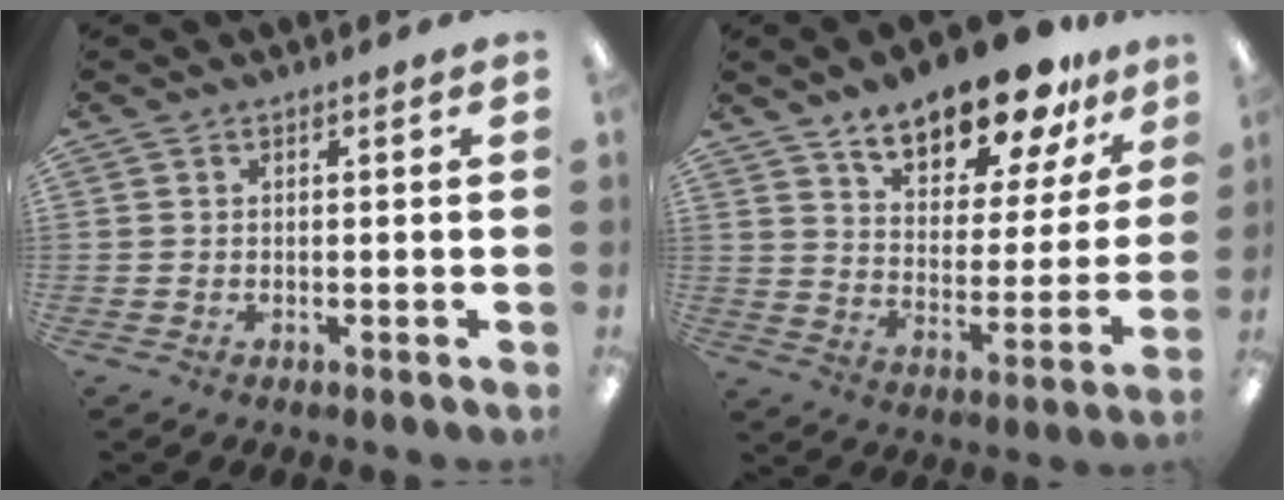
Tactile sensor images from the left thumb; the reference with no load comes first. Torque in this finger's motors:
{"motor_torque": [1.93, 2.11, 1.41, -1.37, 0.11]}